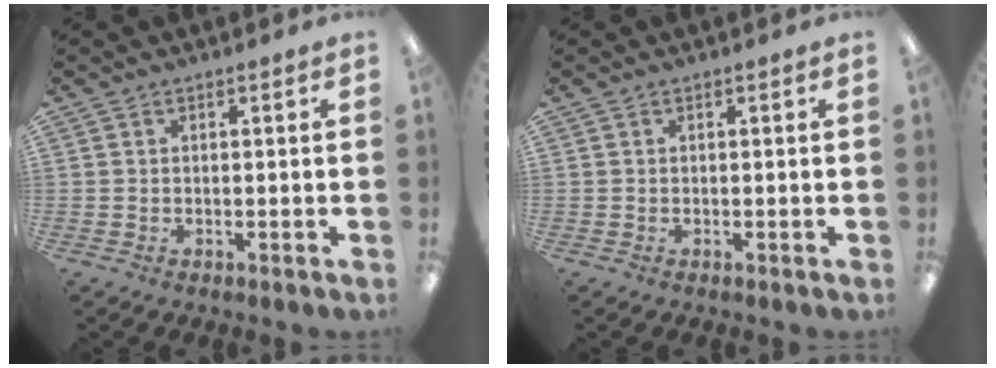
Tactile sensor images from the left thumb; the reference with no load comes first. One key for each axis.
{"total": 0.0}